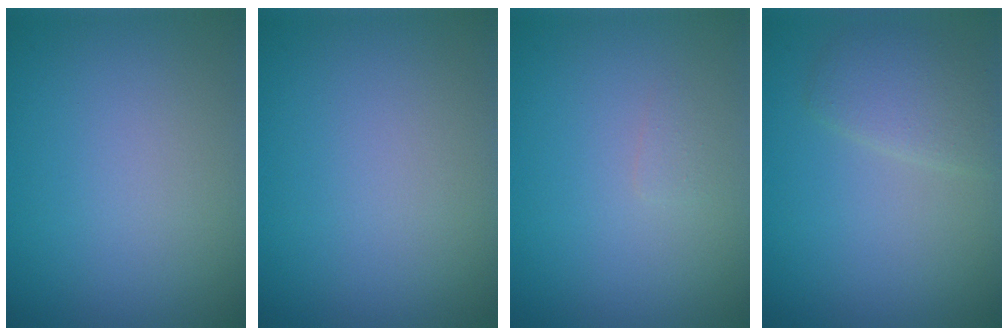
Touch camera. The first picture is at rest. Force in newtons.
{"total": 0.0}
{"total": 0.6, "press": 0.6, "slide": 0.0}
{"total": 2.6, "press": 2.6, "slide": 0.2}